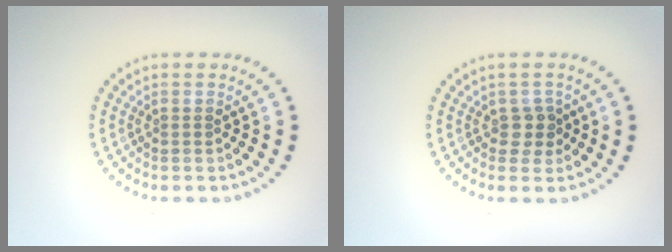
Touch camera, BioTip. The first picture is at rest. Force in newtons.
{"total": 1.7, "press": 1.5, "slide": 0.8}